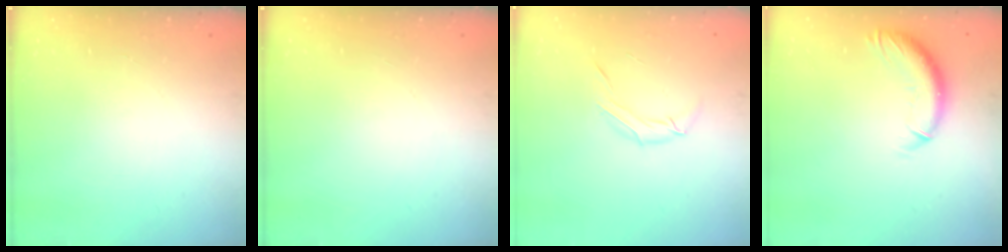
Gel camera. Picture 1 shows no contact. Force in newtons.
{"total": 0.0}
{"total": 6.6, "press": 6.6, "slide": 0.6}
{"total": 10.3, "press": 10.2, "slide": 1.4}